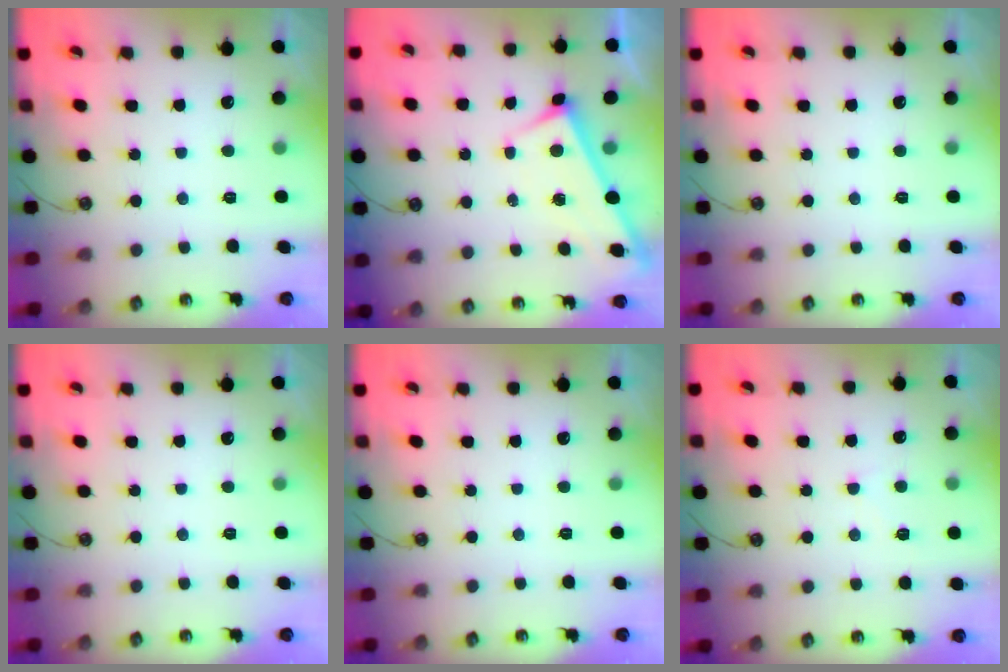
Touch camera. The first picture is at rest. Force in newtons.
{"total": 3.0, "press": 3.0, "slide": 0.2}
{"total": 0.0}
{"total": 0.0}
{"total": 0.0}
{"total": 2.6, "press": 2.6, "slide": 0.4}